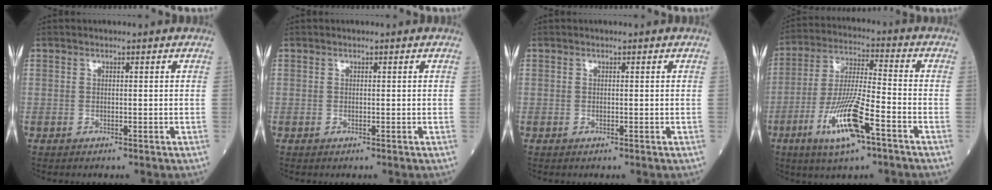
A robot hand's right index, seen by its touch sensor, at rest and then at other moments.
{"total": 0.0}
{"total": 0.0}
{"total": 12.7, "force": [-6.0, 1.7, 11.0], "torque": [-0.218, -0.014, -0.110]}